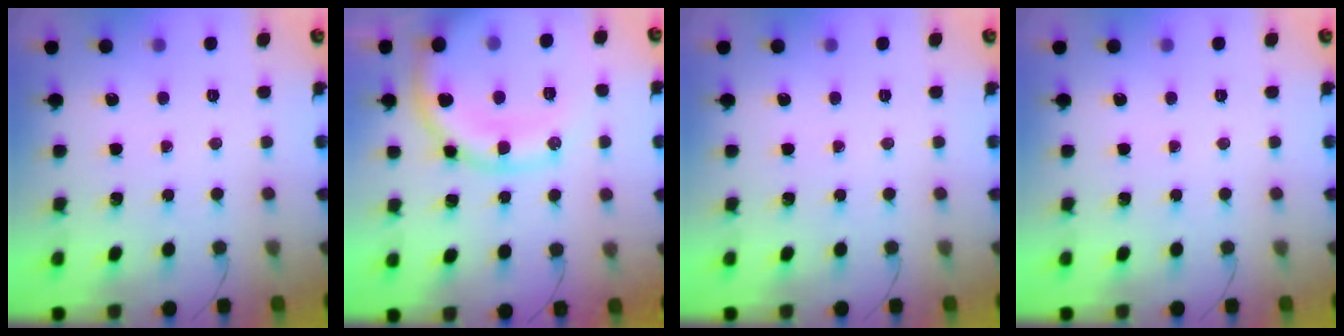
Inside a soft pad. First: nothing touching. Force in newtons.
{"total": 17.1, "press": 17.1, "slide": 0.9}
{"total": 0.0}
{"total": 0.0}